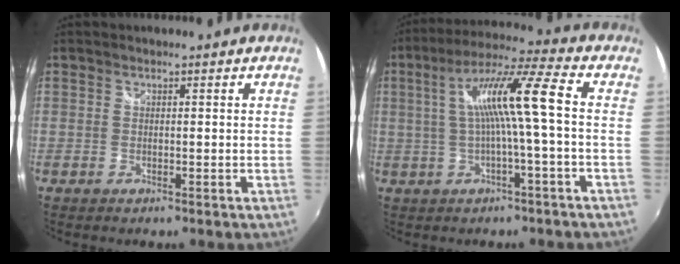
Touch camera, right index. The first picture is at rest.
{"total": 11.1, "force": [0.0, -0.4, 11.1], "torque": [-0.204, 0.018, 0.005]}